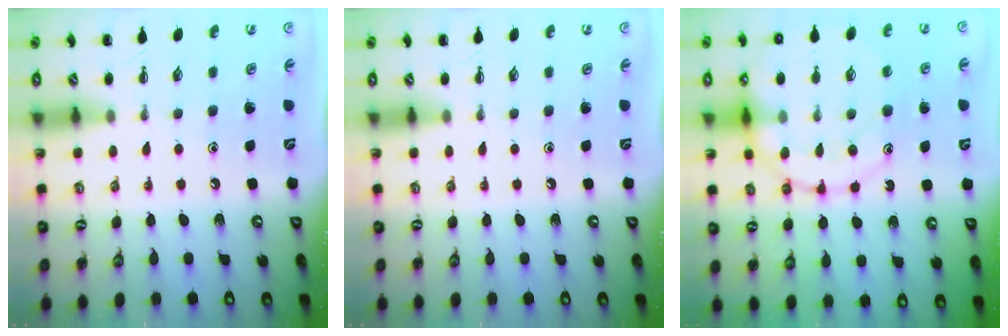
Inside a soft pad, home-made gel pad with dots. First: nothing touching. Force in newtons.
{"total": 0.0}
{"total": 18.4, "press": 18.2, "slide": 2.3}